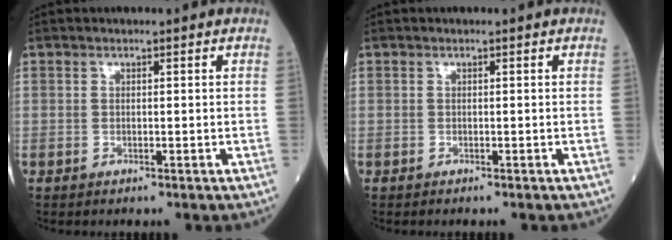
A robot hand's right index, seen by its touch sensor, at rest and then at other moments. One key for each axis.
{"total": 0.0}